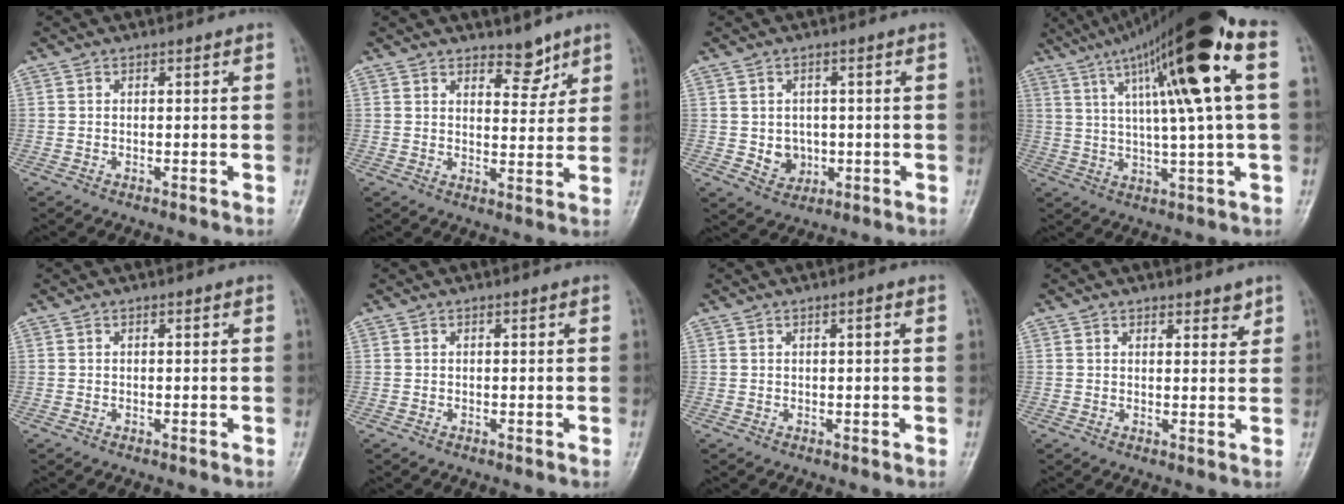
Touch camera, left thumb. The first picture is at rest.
{"total": 4.8, "force": [3.6, 2.3, 2.2], "torque": [-0.004, -0.028, 0.055]}
{"total": 4.8, "force": [-0.4, 4.1, 2.3], "torque": [-0.015, 0.002, 0.003]}
{"total": 22.6, "force": [8.0, 2.8, 21.0], "torque": [-0.344, 0.020, 0.124]}
{"total": 0.0}
{"total": 0.0}
{"total": 1.1, "force": [0.4, 0.1, 1.0], "torque": [-0.017, 0.002, 0.006]}
{"total": 2.8, "force": [2.1, 1.3, 1.3], "torque": [-0.001, -0.013, 0.028]}